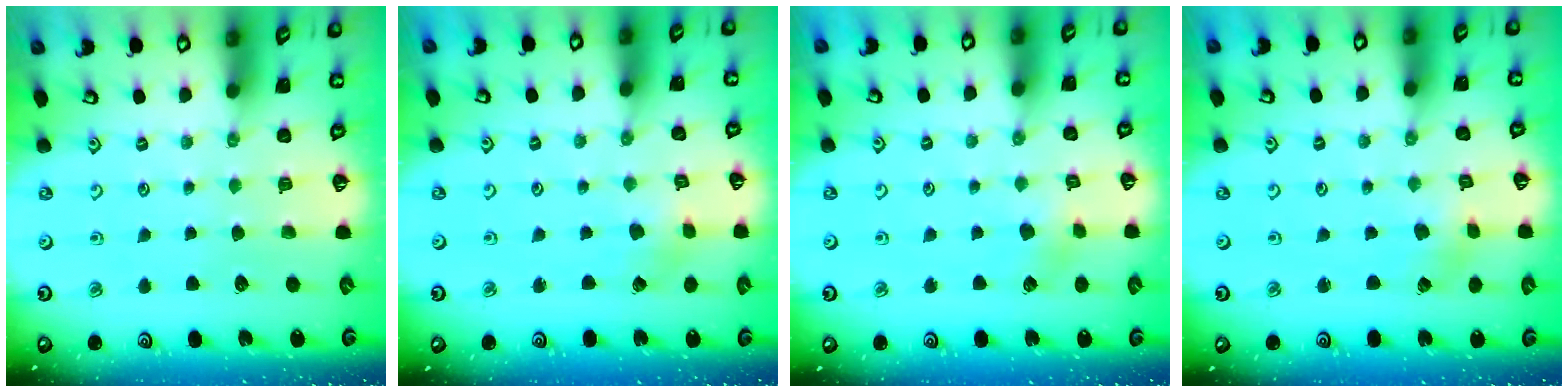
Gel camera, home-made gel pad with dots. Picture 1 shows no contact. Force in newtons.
{"total": 1.6, "press": 1.6, "slide": 0.2}
{"total": 3.2, "press": 3.1, "slide": 0.6}
{"total": 1.1, "press": 1.1, "slide": 0.1}